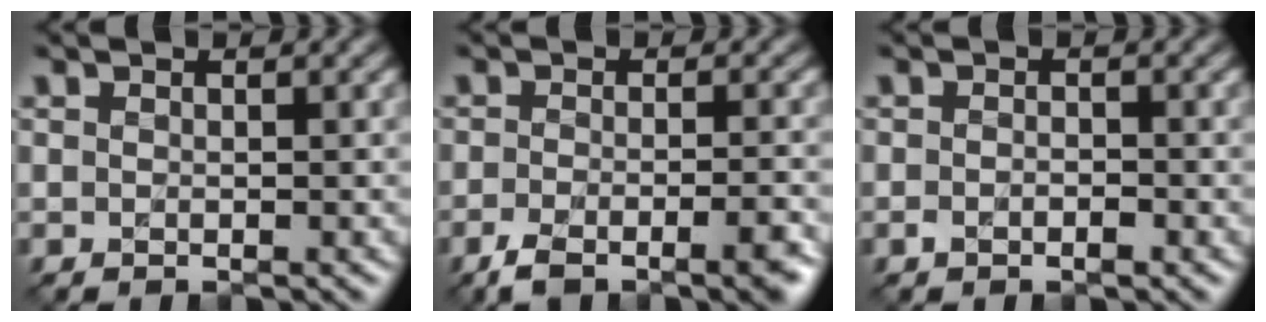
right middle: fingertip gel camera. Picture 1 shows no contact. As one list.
[{"total": 5.6, "force": [-3.7, 1.6, 4.0], "torque": [-0.065, -0.008, -0.061]}, {"total": 1.3, "force": [-0.6, 0.6, 1.0], "torque": [-0.018, 0.000, -0.011]}]